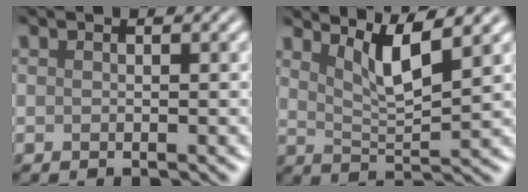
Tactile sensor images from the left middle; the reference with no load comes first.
{"total": 4.7, "force": [2.9, 0.8, 3.6], "torque": [-0.060, -0.003, 0.052]}